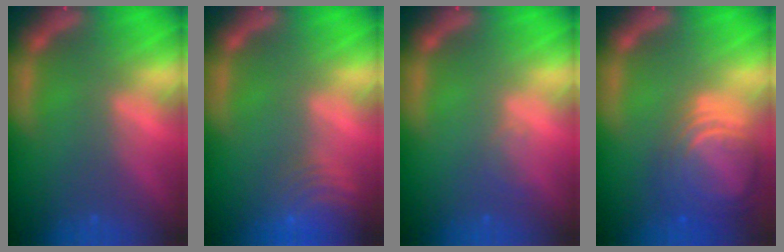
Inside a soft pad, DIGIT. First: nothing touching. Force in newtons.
{"total": 8.0}
{"total": 1.0}
{"total": 9.0}